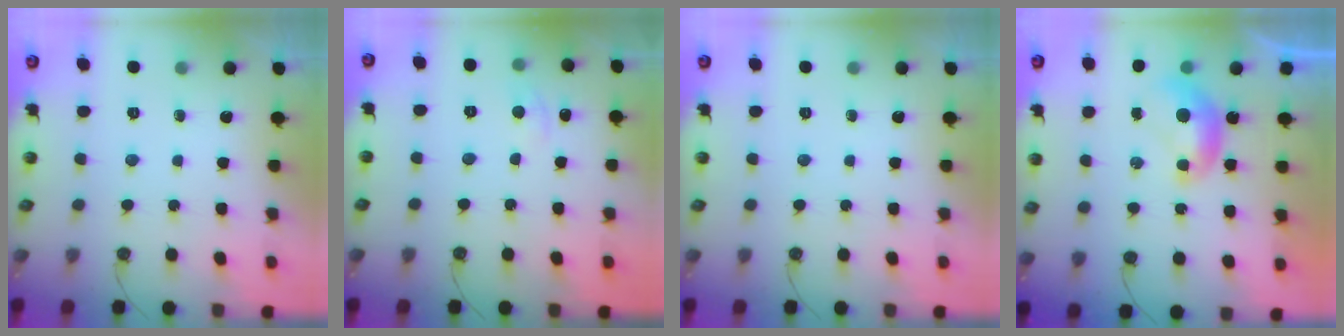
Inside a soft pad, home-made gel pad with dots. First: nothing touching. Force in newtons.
{"total": 1.2, "press": 1.0, "slide": 0.6}
{"total": 0.0}
{"total": 0.0}